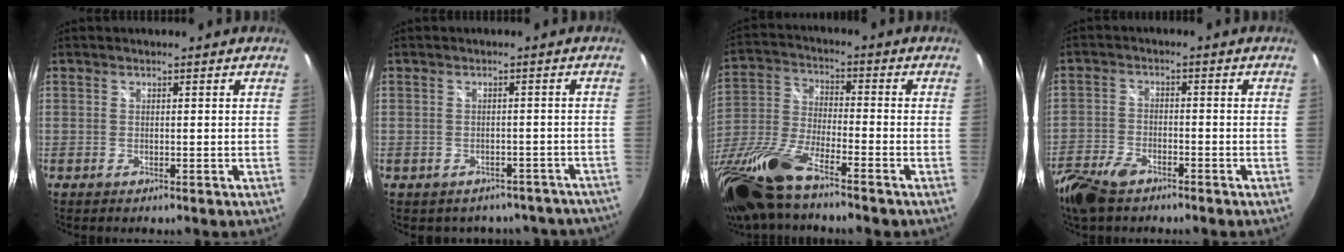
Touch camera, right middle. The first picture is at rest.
{"total": 11.7, "force": [-9.7, 6.0, 2.9], "torque": [-0.054, 0.009, -0.091]}
{"total": 18.4, "force": [-13.1, 4.3, 12.2], "torque": [-0.272, -0.041, -0.258]}
{"total": 11.2, "force": [-7.8, 5.4, 6.1], "torque": [-0.161, -0.026, -0.156]}